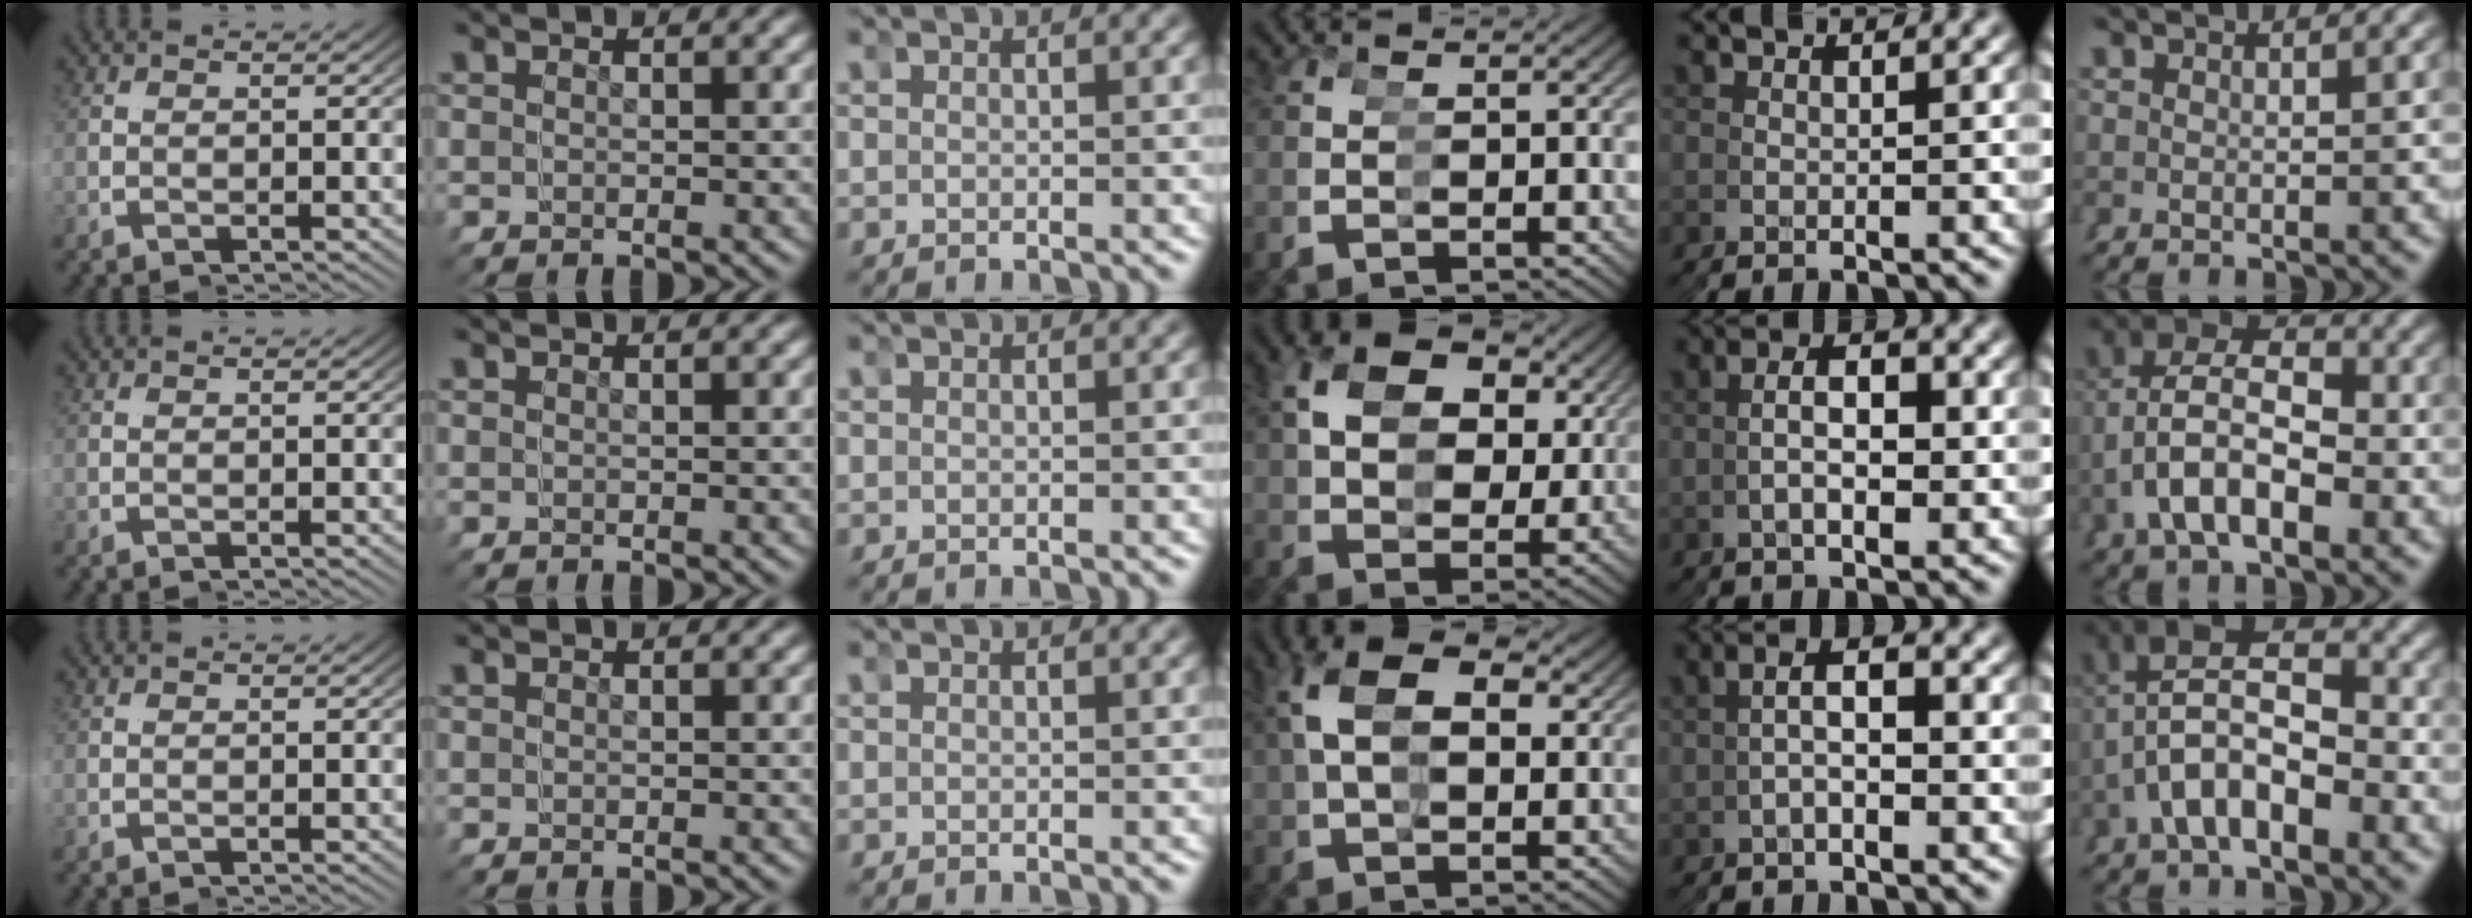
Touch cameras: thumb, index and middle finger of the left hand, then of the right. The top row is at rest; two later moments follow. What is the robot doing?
{"motion": "grasp_and_lifting", "object": "bandage"}